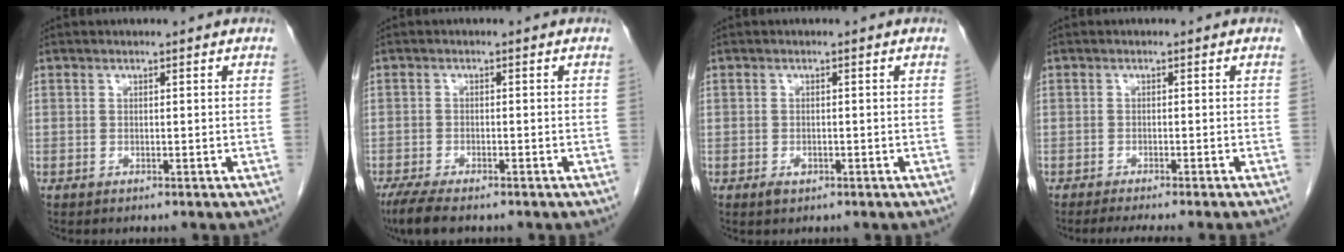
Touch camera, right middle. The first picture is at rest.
{"total": 5.5, "force": [-4.1, 1.4, 3.3], "torque": [-0.065, -0.015, -0.068]}
{"total": 1.3, "force": [-0.6, 0.7, 0.9], "torque": [-0.016, 0.000, -0.006]}
{"total": 5.7, "force": [-4.9, -0.9, 2.8], "torque": [-0.023, -0.012, -0.071]}